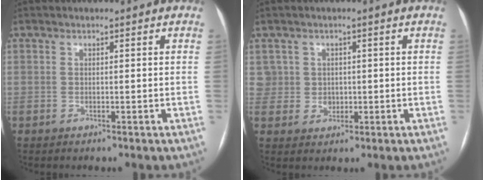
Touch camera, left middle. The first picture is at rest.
{"total": 4.7, "force": [1.1, 4.5, 0.2], "torque": [0.001, 0.008, 0.031]}